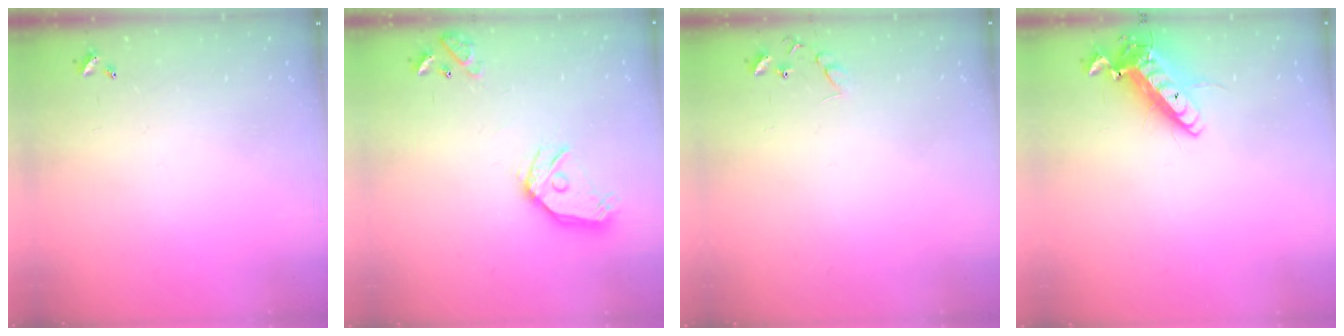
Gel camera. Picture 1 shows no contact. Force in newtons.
{"total": 14.0, "press": 13.8, "slide": 1.9}
{"total": 8.9, "press": 8.9, "slide": 0.5}
{"total": 14.3, "press": 14.0, "slide": 2.8}